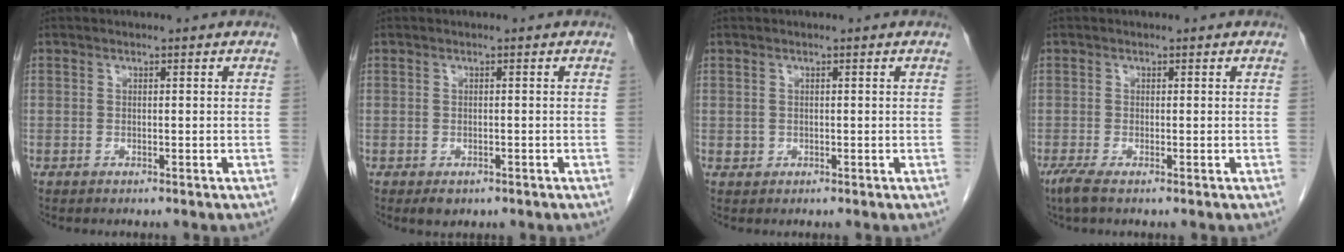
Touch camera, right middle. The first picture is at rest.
{"total": 2.7, "force": [-1.9, 1.4, 1.3], "torque": [-0.017, -0.003, -0.020]}
{"total": 0.7, "force": [-0.1, 0.7, 0.1], "torque": [-0.001, 0.002, 0.000]}
{"total": 1.8, "force": [-1.3, 0.1, 1.3], "torque": [-0.033, -0.010, -0.032]}